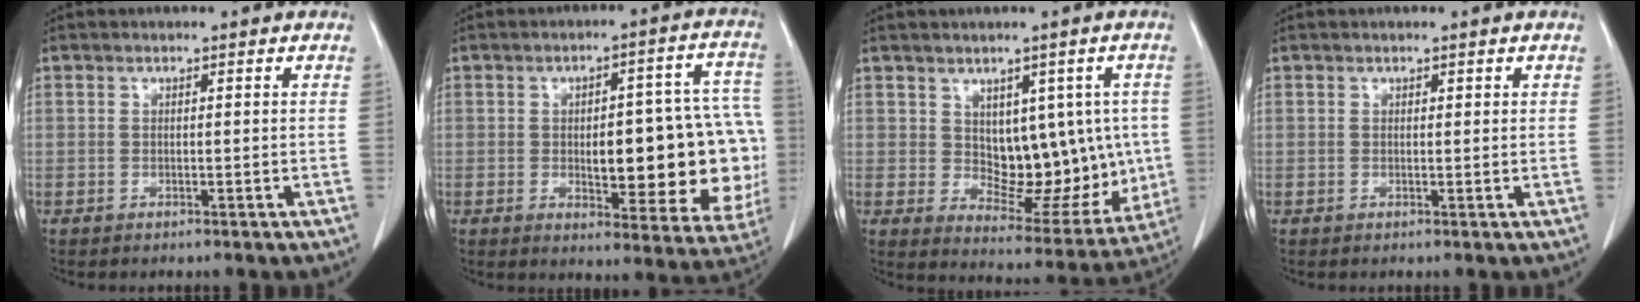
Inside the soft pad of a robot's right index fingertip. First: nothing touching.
{"total": 19.8, "force": [-1.6, 6.7, 18.6], "torque": [-0.167, 0.028, -0.001]}
{"total": 11.9, "force": [1.2, 6.8, 9.6], "torque": [-0.102, 0.007, 0.038]}
{"total": 0.7, "force": [0.5, 0.4, 0.4], "torque": [0.002, 0.000, 0.003]}